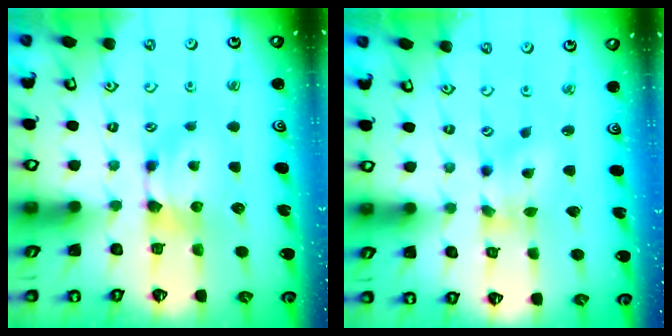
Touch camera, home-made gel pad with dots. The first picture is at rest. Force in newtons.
{"total": 1.7, "press": 1.0, "slide": 1.4}